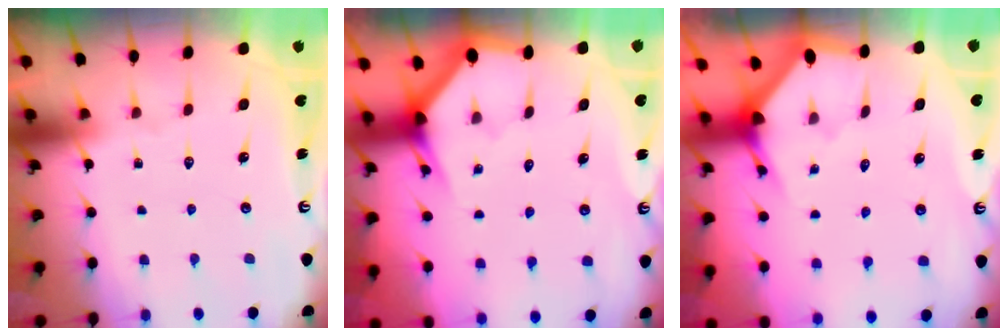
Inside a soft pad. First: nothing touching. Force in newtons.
{"total": 2.9, "press": 2.9, "slide": 0.1}
{"total": 2.9, "press": 2.9, "slide": 0.2}